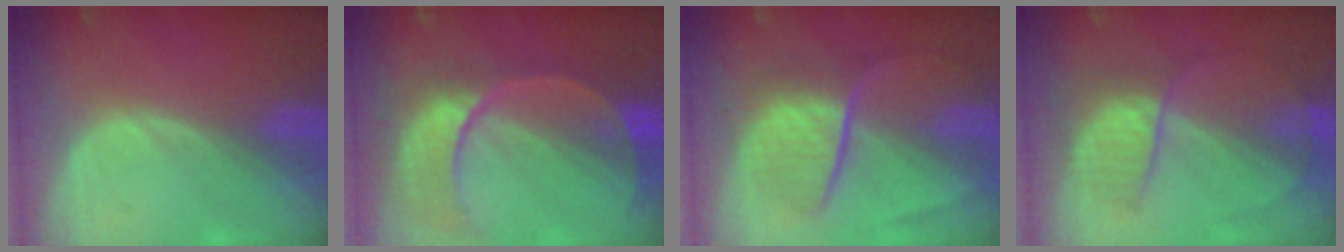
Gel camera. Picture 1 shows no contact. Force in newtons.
{"total": 10.9, "press": 9.3, "slide": 5.7}
{"total": 9.0, "press": 7.6, "slide": 4.8}
{"total": 6.2, "press": 6.1, "slide": 0.9}